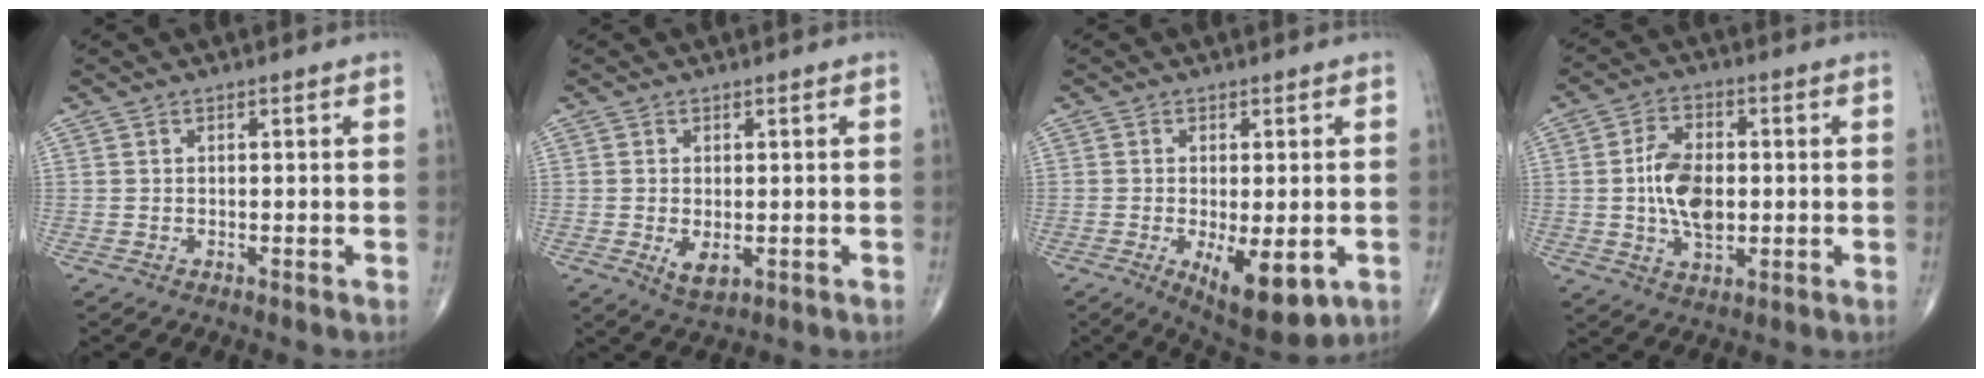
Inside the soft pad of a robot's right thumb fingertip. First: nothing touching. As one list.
[{"total": 3.6, "force": [-0.7, 1.9, 3.0], "torque": [-0.048, -0.009, -0.003]}, {"total": 10.6, "force": [-3.2, 4.1, 9.2], "torque": [-0.131, -0.017, -0.036]}, {"total": 10.0, "force": [-0.2, 5.9, 8.0], "torque": [-0.134, 0.004, -0.003]}]